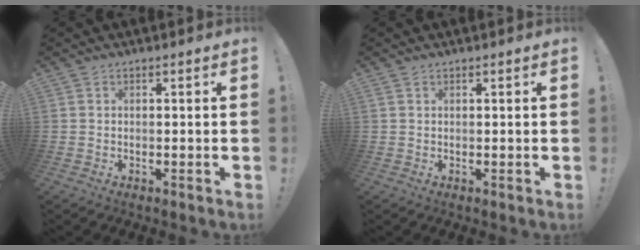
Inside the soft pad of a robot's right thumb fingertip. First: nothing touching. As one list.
[{"total": 0.6, "force": [0.5, 0.3, 0.2], "torque": [-0.011, 0.002, 0.012]}]